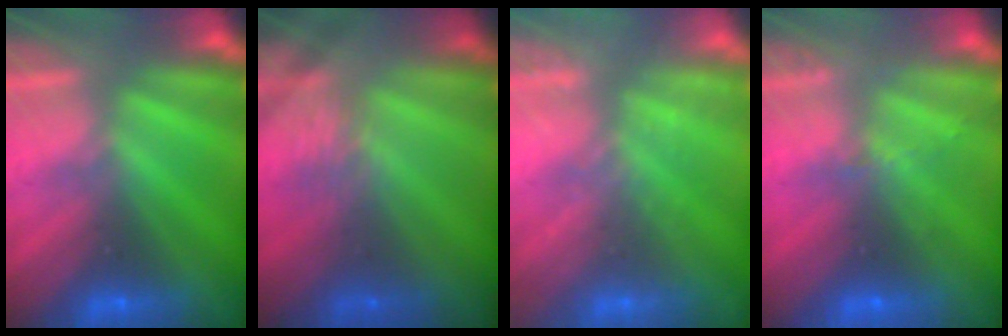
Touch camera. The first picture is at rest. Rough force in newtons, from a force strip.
{"total": 2.1}
{"total": 1.9}
{"total": 2.0}